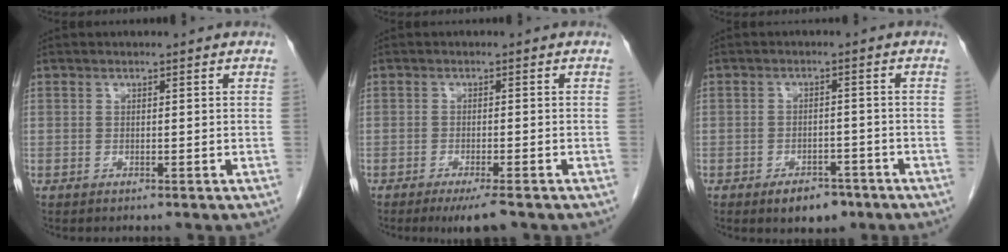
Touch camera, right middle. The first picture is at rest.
{"total": 4.5, "force": [-3.3, 0.4, 3.1], "torque": [-0.042, -0.010, -0.049]}
{"total": 5.0, "force": [-3.3, 2.6, 2.6], "torque": [-0.035, 0.003, -0.042]}